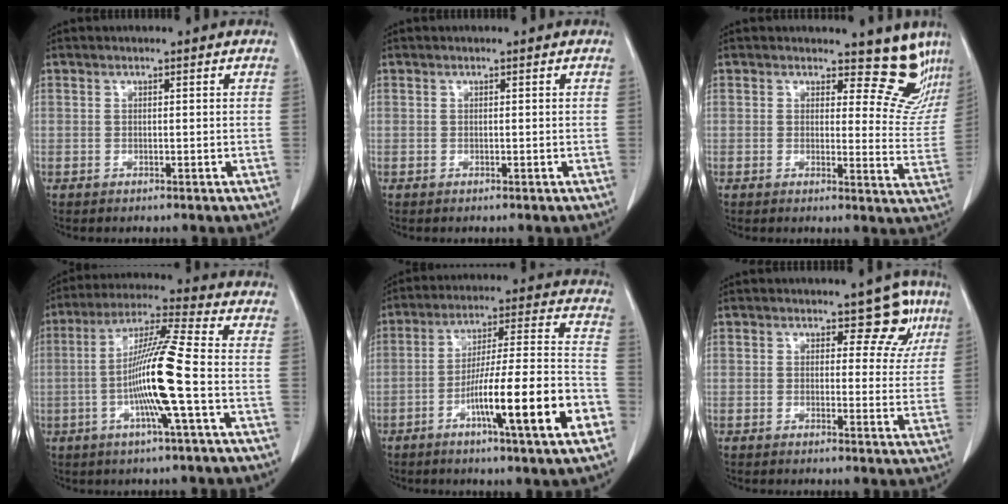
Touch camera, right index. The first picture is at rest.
{"total": 0.0}
{"total": 10.4, "force": [9.4, 4.2, 1.8], "torque": [0.018, -0.038, 0.074]}
{"total": 12.6, "force": [-2.6, -0.8, 12.3], "torque": [-0.232, -0.001, -0.056]}
{"total": 17.6, "force": [-7.2, 0.5, 16.0], "torque": [-0.244, 0.003, -0.112]}
{"total": 5.9, "force": [3.3, 3.6, 3.4], "torque": [-0.012, 0.004, 0.028]}